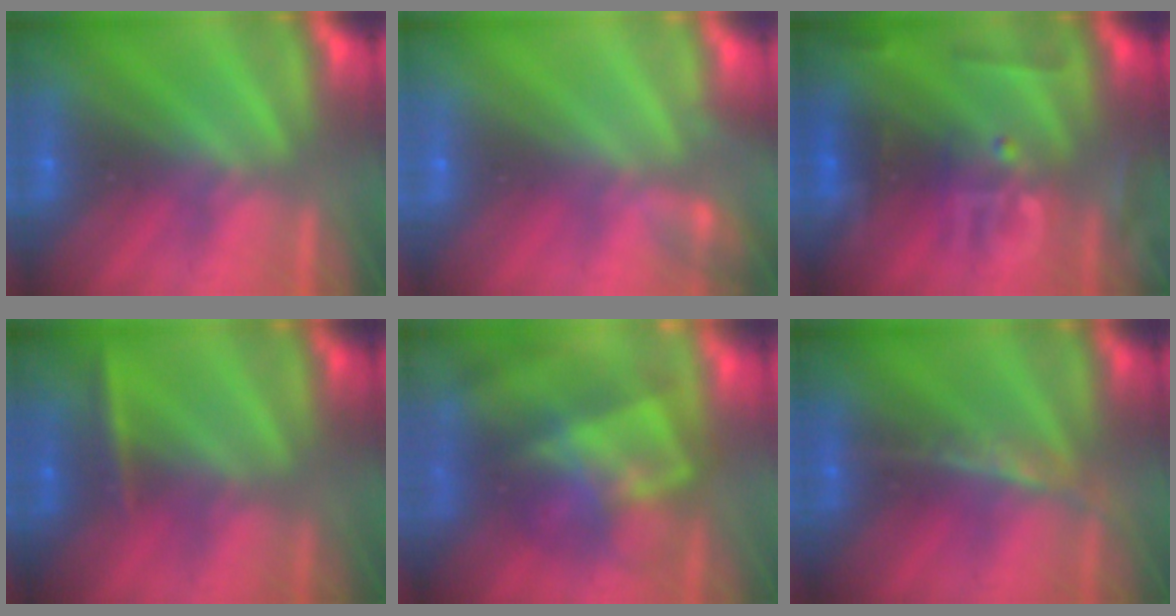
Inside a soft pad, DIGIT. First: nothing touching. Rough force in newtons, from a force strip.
{"total": 2.1}
{"total": 2.8}
{"total": 2.4}
{"total": 7.5}
{"total": 2.4}